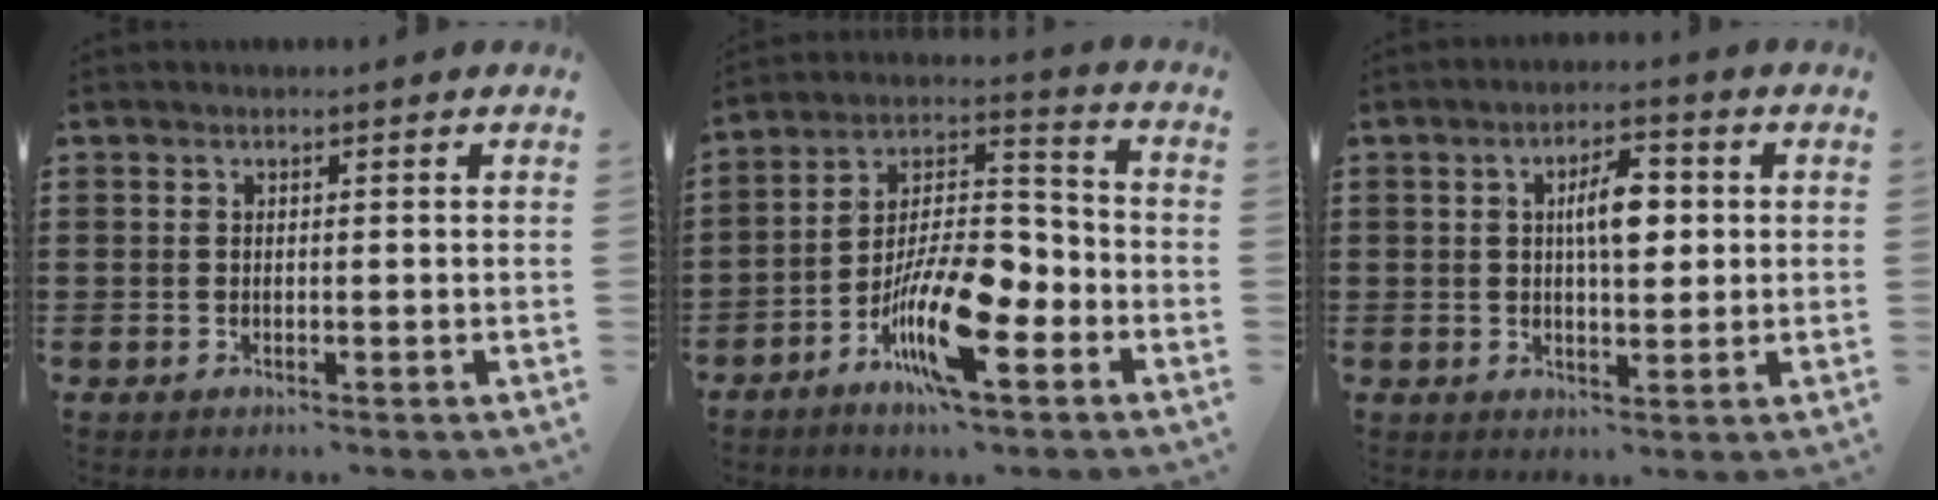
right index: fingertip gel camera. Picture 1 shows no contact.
{"total": 13.8, "force": [-6.6, 4.7, 11.1], "torque": [-0.227, 0.008, -0.126]}
{"total": 6.1, "force": [1.4, 2.6, 5.4], "torque": [-0.087, 0.003, 0.015]}